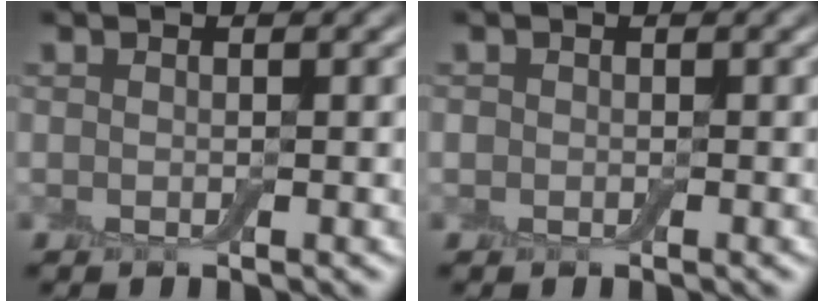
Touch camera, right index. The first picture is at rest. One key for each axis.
{"total": 0.6, "fx": -0.1, "fy": 0.5, "fz": 0.1, "tx": 0.001, "ty": -0.003, "tz": -0.004}